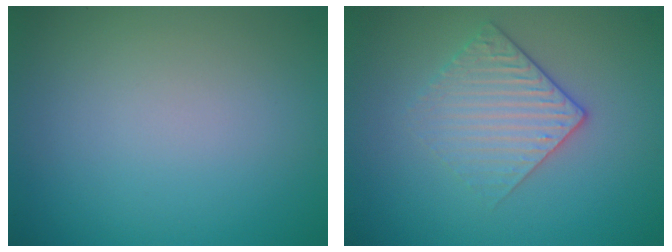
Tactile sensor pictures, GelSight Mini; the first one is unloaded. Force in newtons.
{"total": 3.1, "press": 2.7, "slide": 1.4}